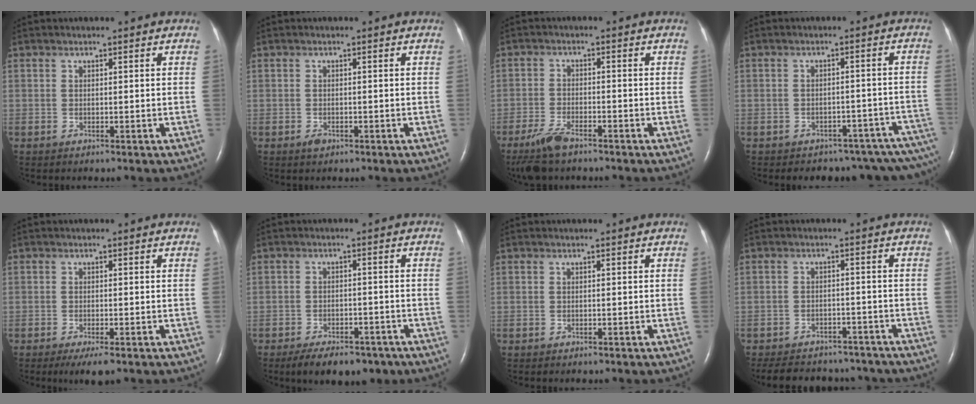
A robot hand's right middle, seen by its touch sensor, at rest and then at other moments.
{"total": 1.0, "force": [-0.6, 0.5, 0.5], "torque": [-0.012, -0.001, -0.007]}
{"total": 5.7, "force": [-4.4, 1.3, 3.4], "torque": [-0.079, -0.014, -0.082]}
{"total": 12.6, "force": [-11.1, 4.5, 4.0], "torque": [-0.025, 0.038, -0.115]}
{"total": 3.3, "force": [-2.1, 0.6, 2.5], "torque": [-0.040, -0.009, -0.032]}
{"total": 8.6, "force": [-6.4, 4.0, 4.1], "torque": [-0.054, 0.003, -0.093]}
{"total": 0.0}
{"total": 15.6, "force": [-13.6, 5.9, 4.8], "torque": [-0.114, -0.002, -0.168]}